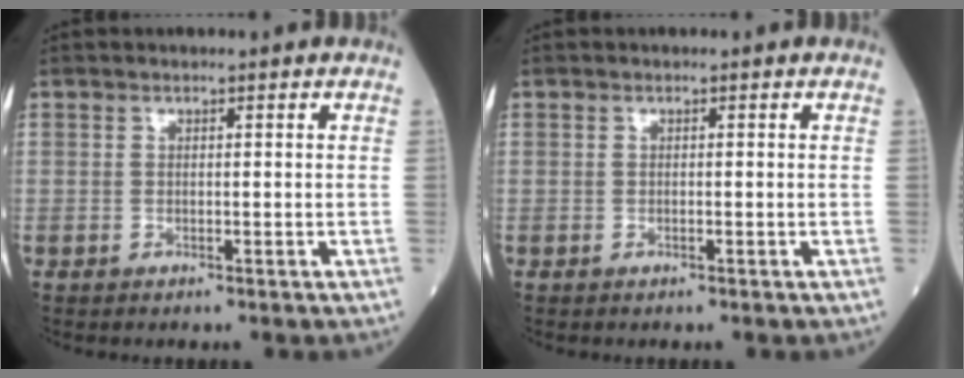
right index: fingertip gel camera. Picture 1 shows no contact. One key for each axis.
{"total": 0.0}